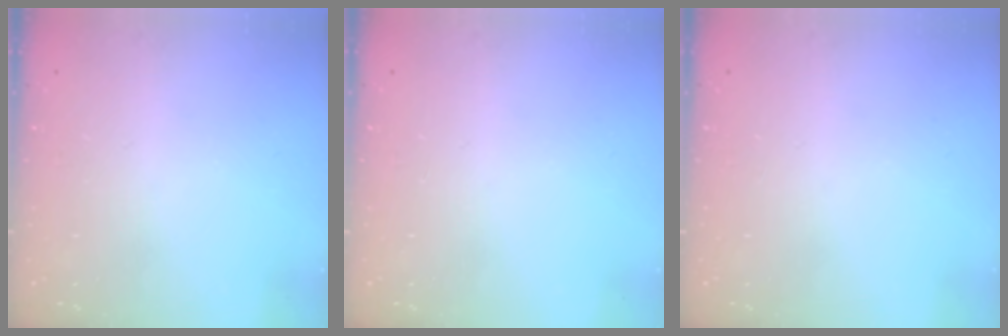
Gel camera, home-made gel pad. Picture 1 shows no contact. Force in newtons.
{"total": 0.0}
{"total": 0.0}